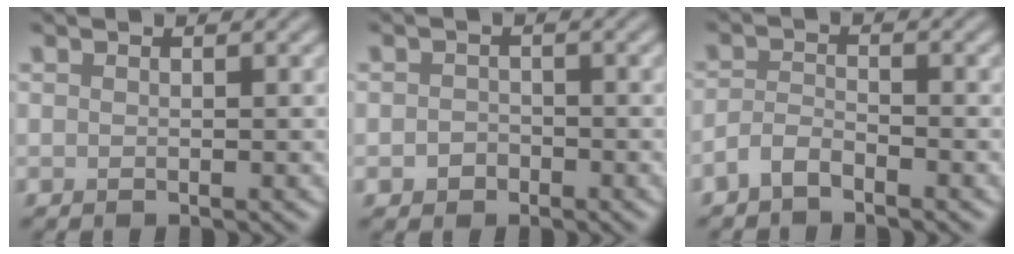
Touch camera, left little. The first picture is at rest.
{"total": 1.3, "force": [-0.6, 1.1, 0.4], "torque": [-0.003, 0.002, -0.014]}
{"total": 1.9, "force": [-1.5, 0.7, 0.9], "torque": [-0.022, 0.006, -0.037]}